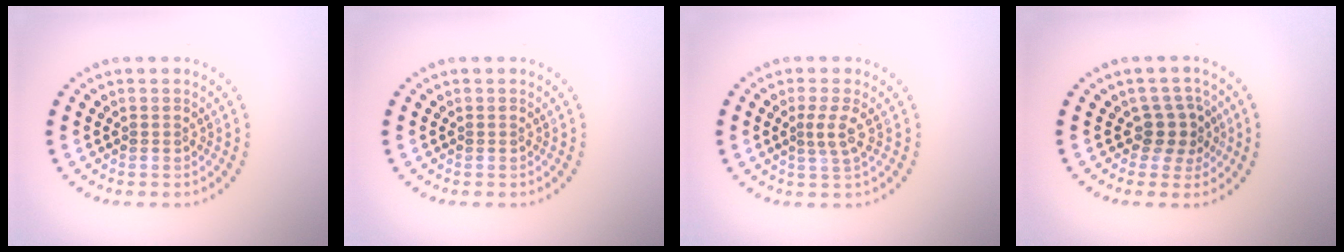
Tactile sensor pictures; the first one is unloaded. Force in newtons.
{"total": 0.0}
{"total": 2.0, "press": 1.5, "slide": 1.3}
{"total": 2.5, "press": 2.0, "slide": 1.6}